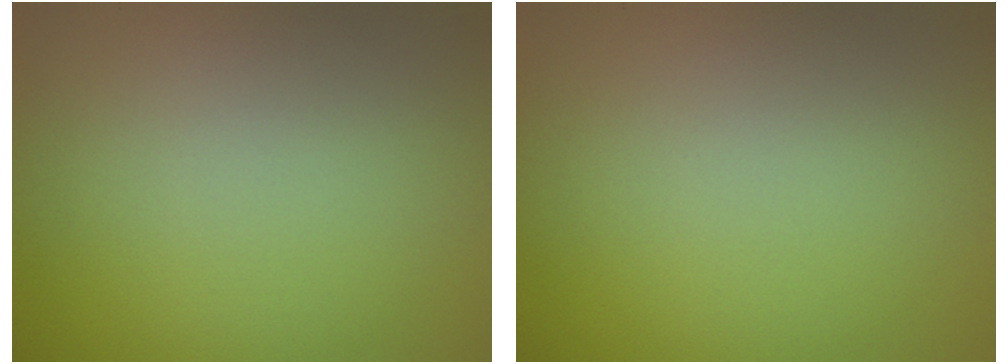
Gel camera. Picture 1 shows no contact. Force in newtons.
{"total": 0.0}